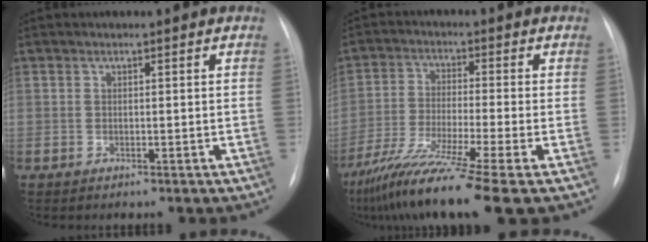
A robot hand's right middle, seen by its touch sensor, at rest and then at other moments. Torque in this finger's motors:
{"motor_torque": [1.21, -0.93, 0.74, 0.20]}